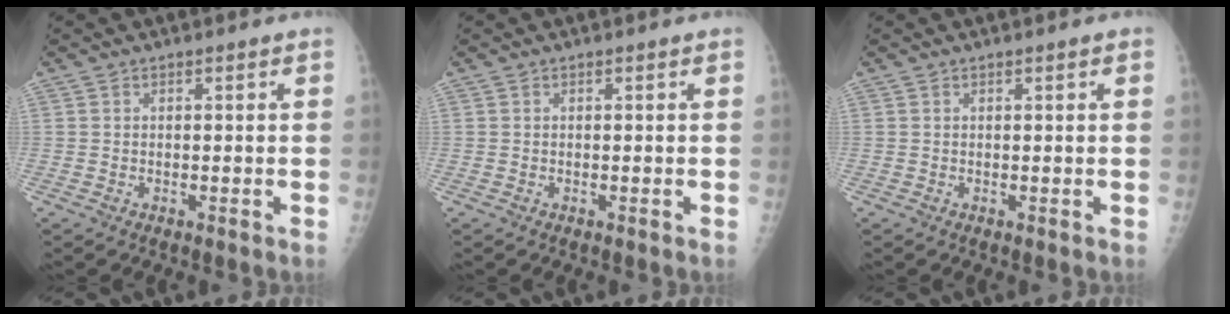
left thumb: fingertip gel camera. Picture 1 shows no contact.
{"total": 0.0}
{"total": 0.6, "force": [0.2, 0.1, 0.6], "torque": [-0.010, 0.001, 0.002]}